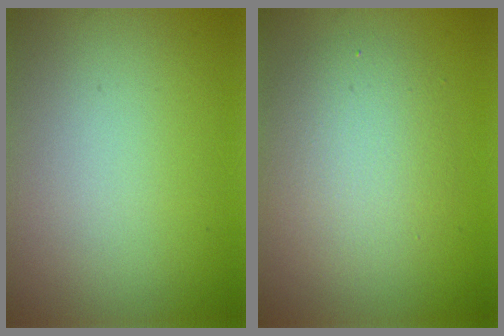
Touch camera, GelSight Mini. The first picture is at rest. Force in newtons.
{"total": 4.4, "press": 4.4, "slide": 0.3}